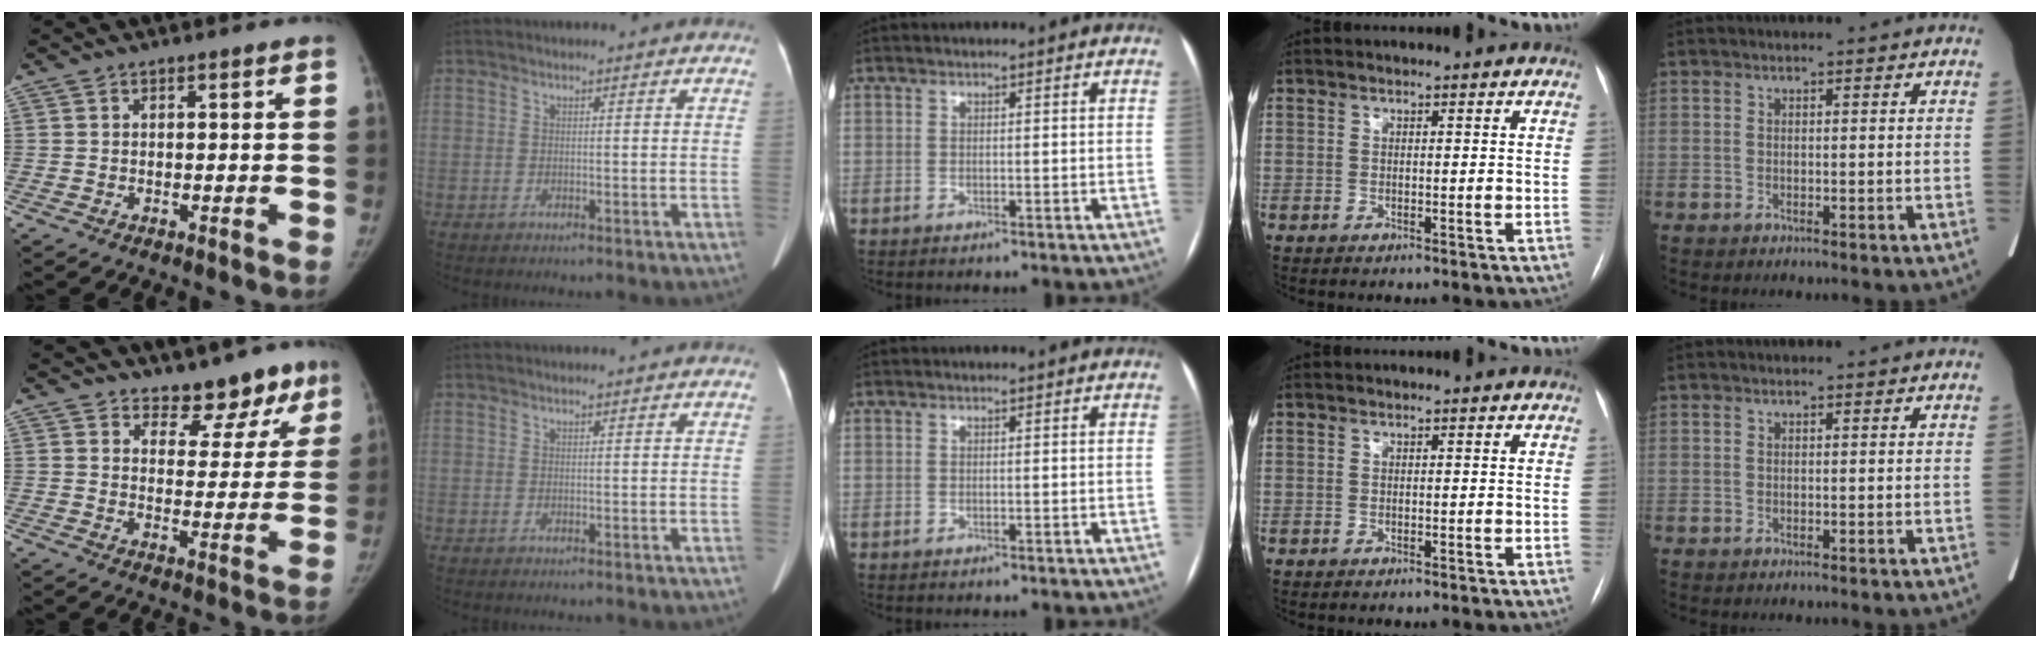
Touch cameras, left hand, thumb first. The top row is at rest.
{"thumb": {"total": 9.3, "force": [7.6, 4.8, 2.5], "torque": [0.017, -0.053, 0.092]}}